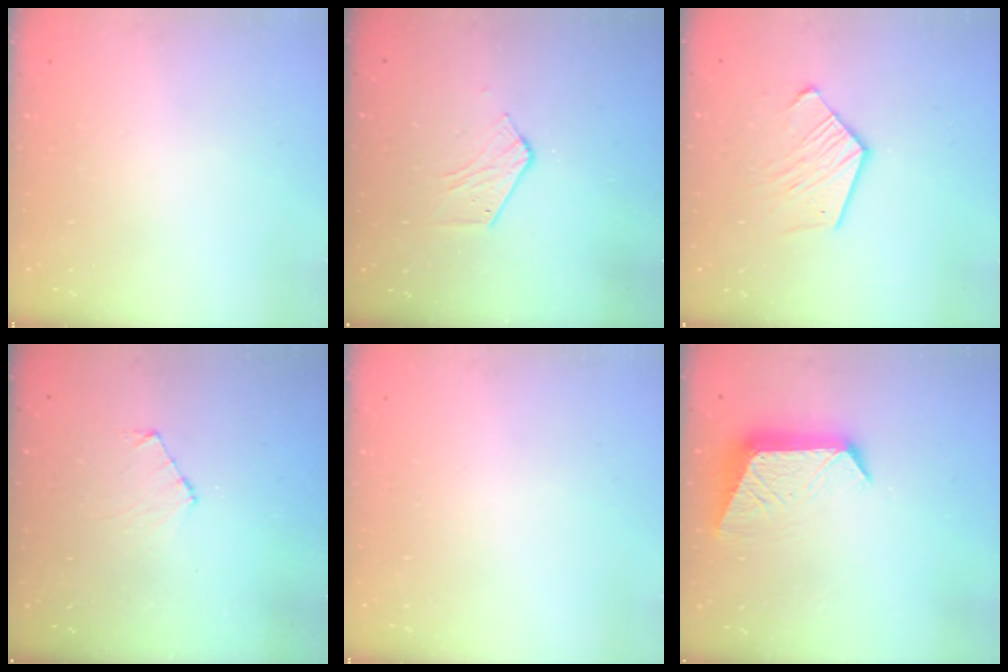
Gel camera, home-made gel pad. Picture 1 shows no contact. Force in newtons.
{"total": 4.0, "press": 4.0, "slide": 0.3}
{"total": 10.3, "press": 10.2, "slide": 0.7}
{"total": 4.6, "press": 4.6, "slide": 0.4}
{"total": 0.0}
{"total": 10.7, "press": 10.6, "slide": 1.1}